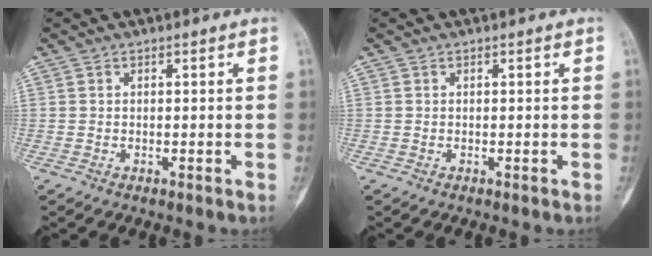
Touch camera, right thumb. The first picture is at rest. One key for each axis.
{"total": 0.0}